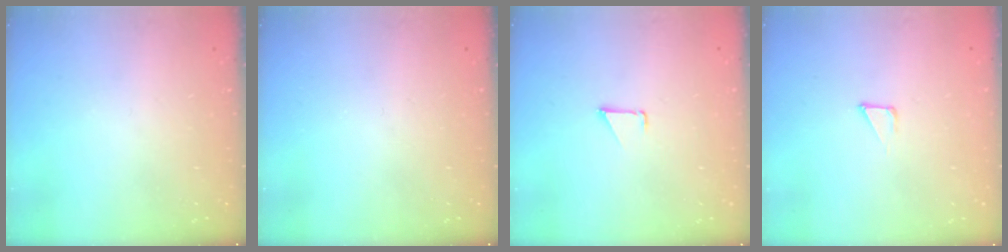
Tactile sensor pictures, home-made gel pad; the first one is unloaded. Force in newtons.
{"total": 0.0}
{"total": 0.9, "press": 0.9, "slide": 0.1}
{"total": 2.9, "press": 2.9, "slide": 0.3}